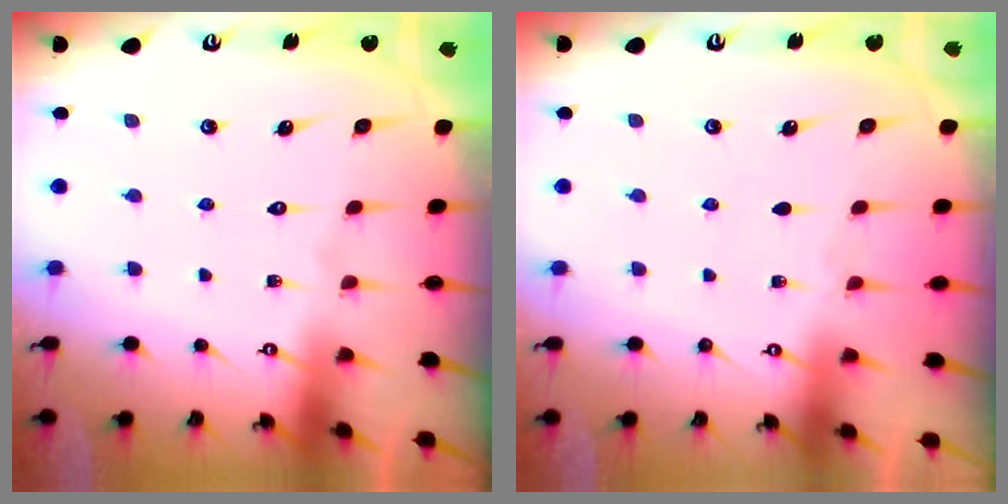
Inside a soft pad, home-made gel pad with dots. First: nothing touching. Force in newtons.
{"total": 3.6, "press": 2.9, "slide": 2.1}